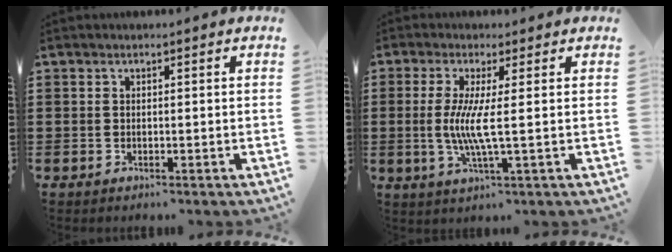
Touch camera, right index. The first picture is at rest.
{"total": 5.9, "force": [0.0, -0.1, 5.9], "torque": [-0.126, -0.016, -0.007]}